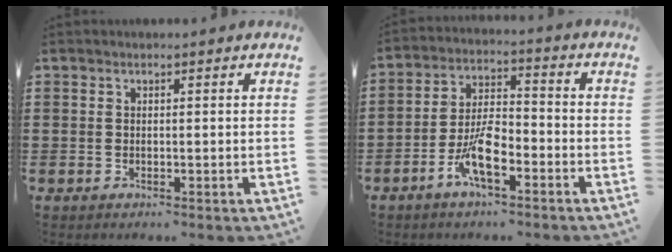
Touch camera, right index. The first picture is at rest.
{"total": 7.8, "force": [-4.1, 2.6, 6.1], "torque": [-0.138, -0.004, -0.078]}